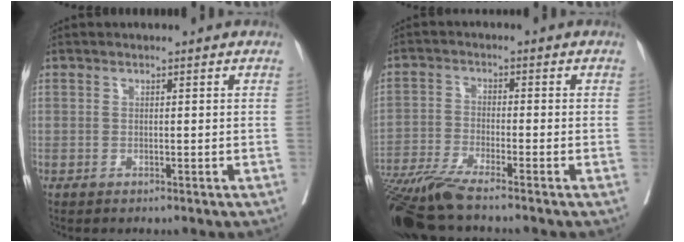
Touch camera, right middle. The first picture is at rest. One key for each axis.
{"total": 9.6, "fx": -8.1, "fy": -0.5, "fz": 5.2, "tx": -0.089, "ty": -0.029, "tz": -0.144}